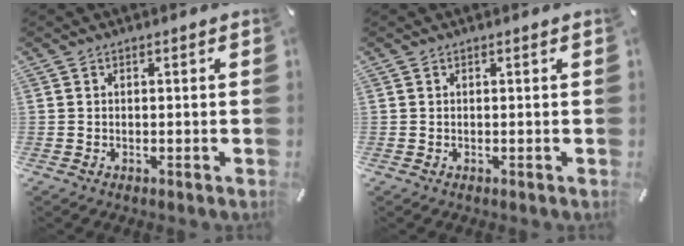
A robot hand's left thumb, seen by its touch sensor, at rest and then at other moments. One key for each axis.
{"total": 0.0}